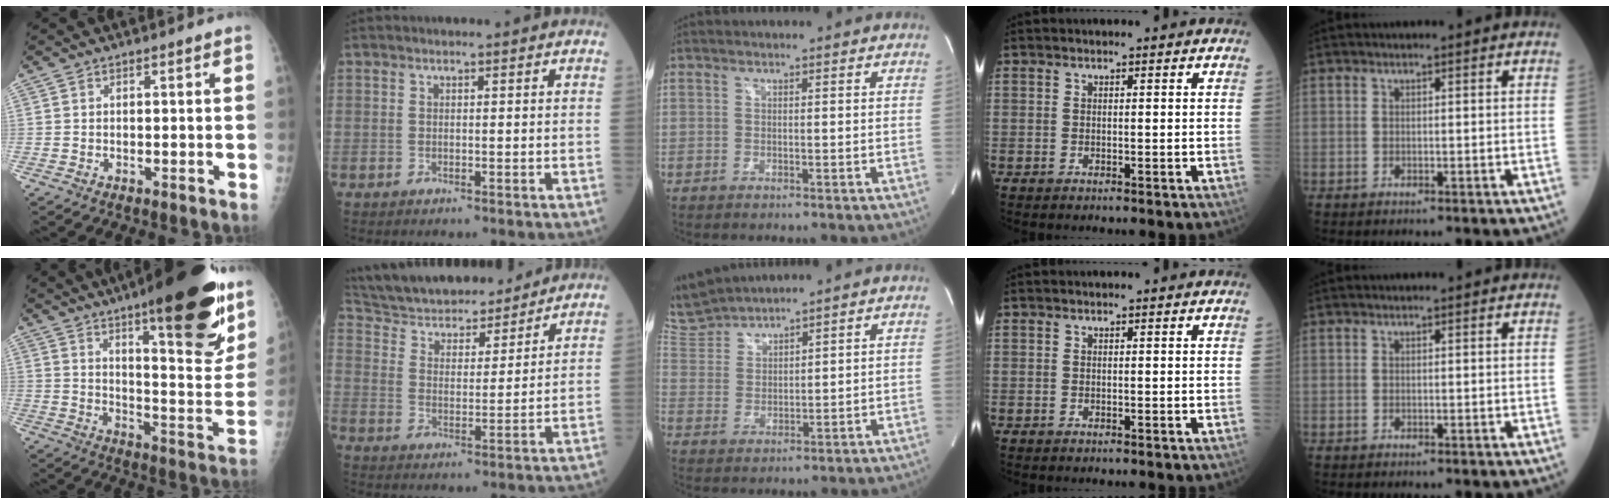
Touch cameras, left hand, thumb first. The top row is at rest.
{"thumb": {"total": 25.4, "force": [15.6, 6.3, 19.1], "torque": [-0.238, -0.070, 0.229]}, "index": {"total": 18.7, "force": [17.0, 5.0, 6.1], "torque": [-0.114, 0.019, 0.274]}, "middle": {"total": 7.1, "force": [7.1, 0.2, 0.7], "torque": [-0.033, 0.009, 0.152]}}